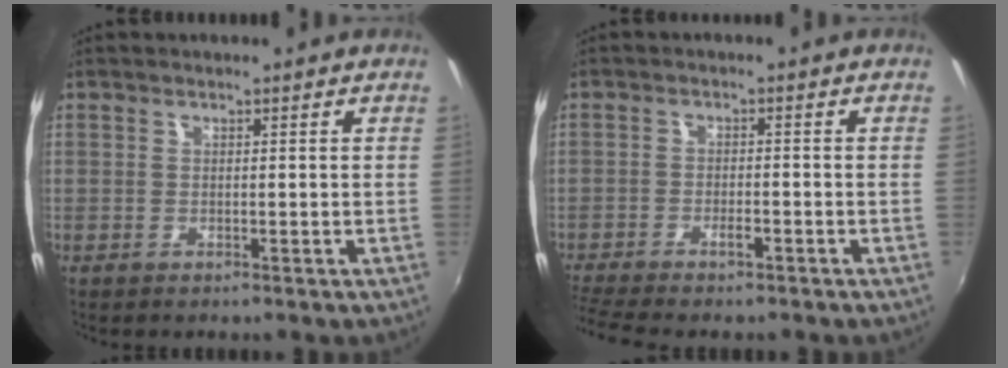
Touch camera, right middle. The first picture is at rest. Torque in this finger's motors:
{"motor_torque": [1.07, -1.07, 0.10, 0.07]}